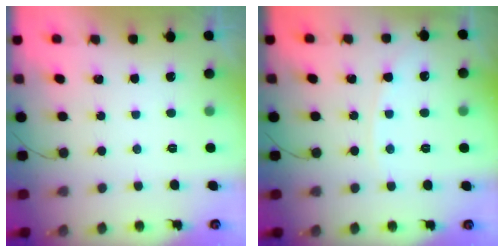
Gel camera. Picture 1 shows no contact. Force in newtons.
{"total": 5.6, "press": 5.6, "slide": 0.8}